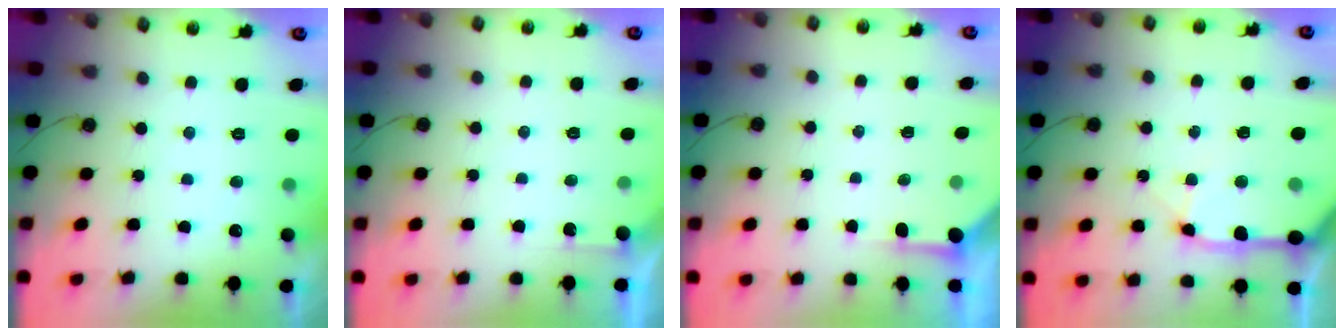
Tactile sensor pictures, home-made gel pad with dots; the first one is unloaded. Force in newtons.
{"total": 2.8, "press": 2.8, "slide": 0.3}
{"total": 3.4, "press": 3.3, "slide": 0.4}
{"total": 15.4, "press": 15.2, "slide": 2.1}